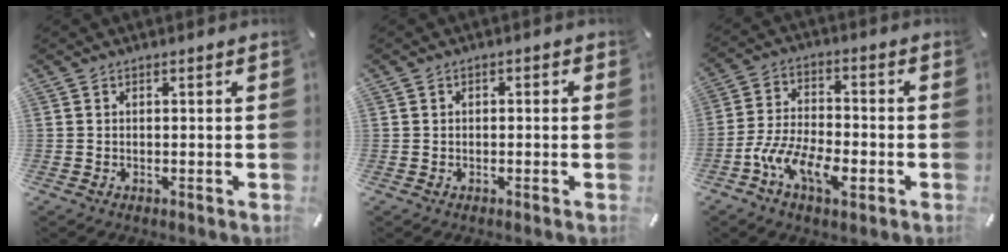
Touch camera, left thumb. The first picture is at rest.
{"total": 1.0, "force": [-0.4, 0.9, 0.4], "torque": [-0.007, 0.004, -0.010]}
{"total": 11.0, "force": [-5.3, 5.7, 7.8], "torque": [-0.162, 0.014, -0.096]}